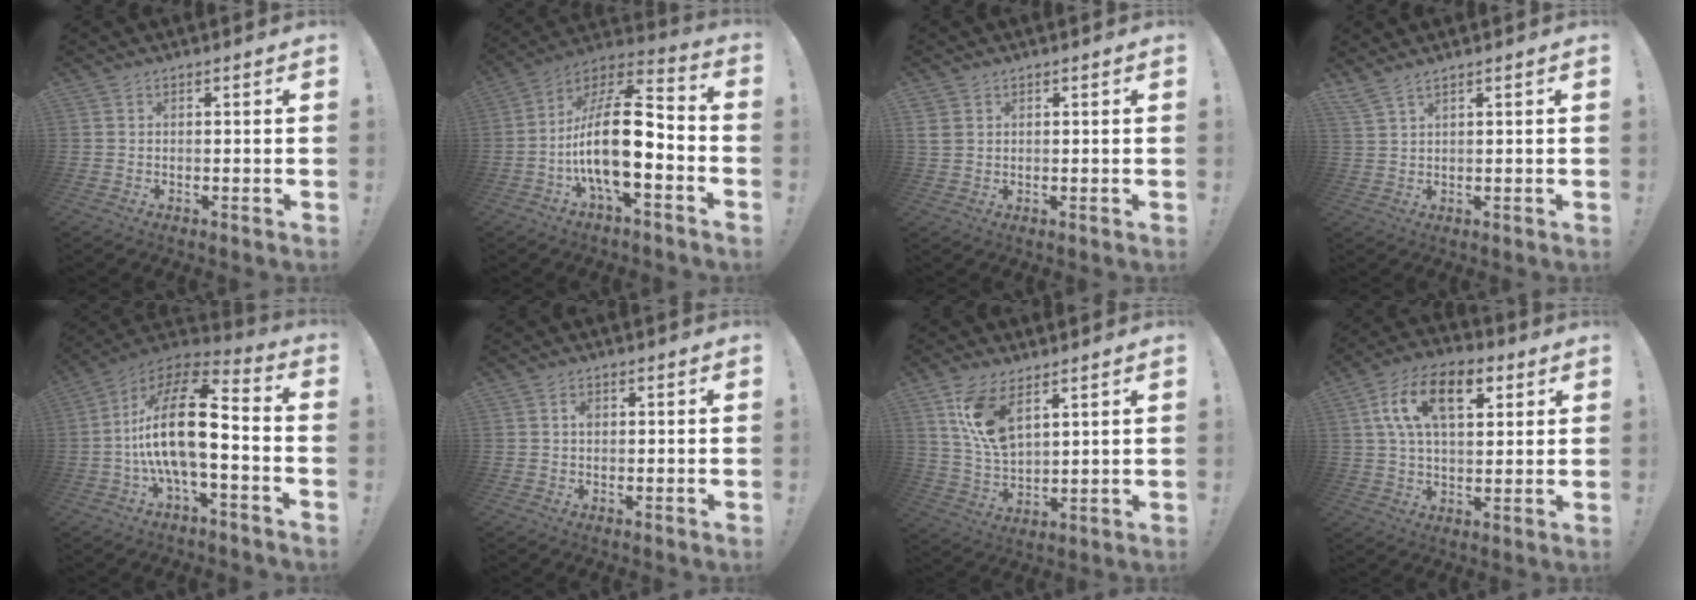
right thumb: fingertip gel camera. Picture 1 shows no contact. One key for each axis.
{"total": 19.8, "fx": -4.1, "fy": 7.6, "fz": 17.8, "tx": -0.334, "ty": 0.018, "tz": -0.069}
{"total": 2.9, "fx": 1.4, "fy": 2.2, "fz": 1.2, "tx": -0.021, "ty": -0.001, "tz": 0.028}
{"total": 3.3, "fx": 2.7, "fy": 0.2, "fz": 1.9, "tx": -0.043, "ty": -0.013, "tz": 0.050}
{"total": 20.3, "fx": -1.6, "fy": 7.8, "fz": 18.7, "tx": -0.352, "ty": 0.010, "tz": -0.031}
{"total": 1.3, "fx": 0.0, "fy": 1.0, "fz": 0.9, "tx": -0.014, "ty": 0.004, "tz": -0.002}
{"total": 11.8, "fx": 6.3, "fy": 6.0, "fz": 8.0, "tx": -0.161, "ty": -0.022, "tz": 0.116}
{"total": 15.8, "fx": 5.9, "fy": 8.6, "fz": 11.9, "tx": -0.204, "ty": 0.002, "tz": 0.103}